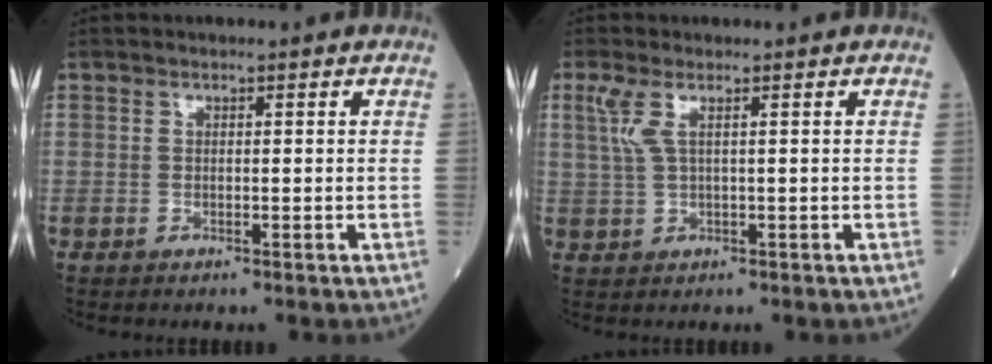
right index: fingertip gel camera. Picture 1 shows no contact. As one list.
[{"total": 3.1, "force": [1.3, 0.5, 2.8], "torque": [-0.078, 0.012, 0.032]}]